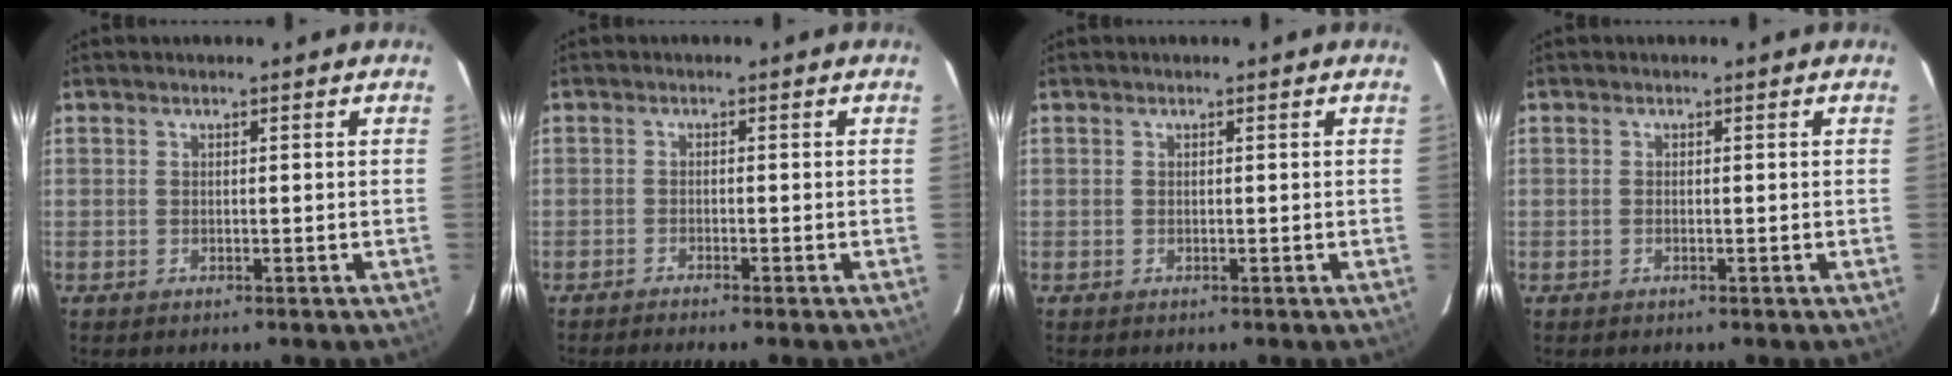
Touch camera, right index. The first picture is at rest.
{"total": 2.7, "force": [-2.4, -0.2, 1.2], "torque": [-0.033, -0.007, -0.040]}
{"total": 0.0}
{"total": 0.0}